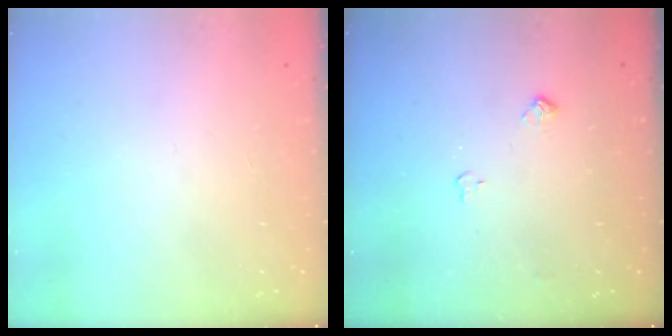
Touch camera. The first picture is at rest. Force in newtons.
{"total": 4.2, "press": 4.2, "slide": 0.7}